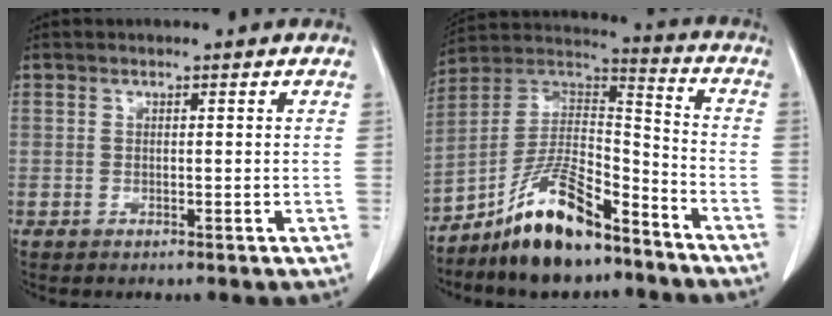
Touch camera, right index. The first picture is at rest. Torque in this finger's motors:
{"motor_torque": [1.11, -1.02, 0.66, 0.19]}